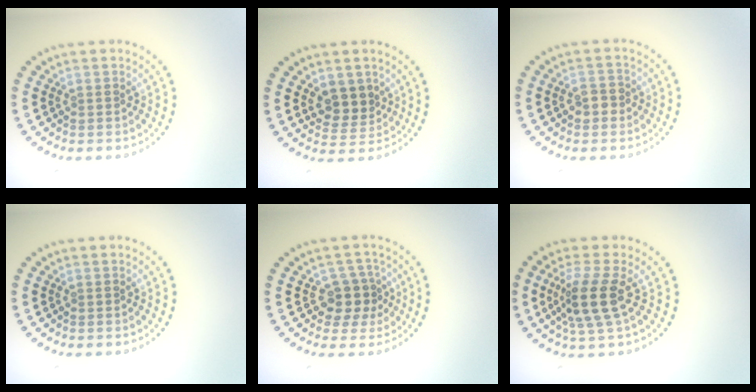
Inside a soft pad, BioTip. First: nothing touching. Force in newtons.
{"total": 2.8, "press": 2.5, "slide": 1.3}
{"total": 1.7, "press": 1.6, "slide": 0.4}
{"total": 0.0}
{"total": 2.7, "press": 2.2, "slide": 1.5}
{"total": 3.9, "press": 3.0, "slide": 2.4}